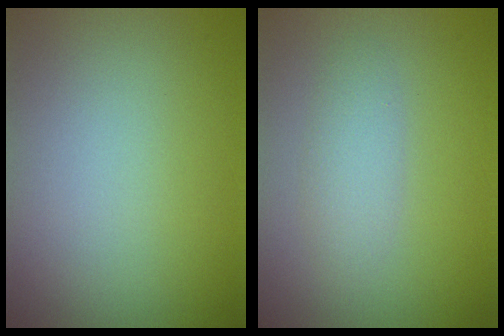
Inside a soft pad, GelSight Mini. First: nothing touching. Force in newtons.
{"total": 1.9, "press": 1.9, "slide": 0.1}